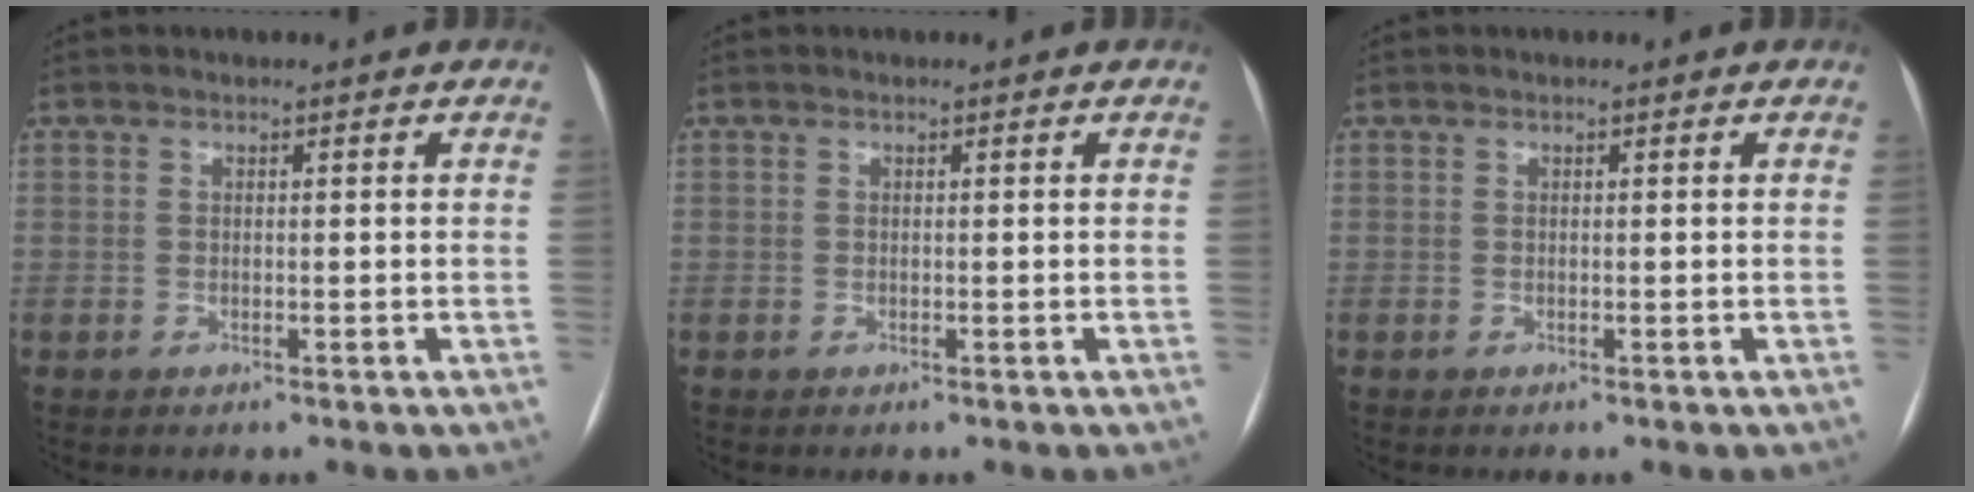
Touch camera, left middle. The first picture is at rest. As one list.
[{"total": 0.0}, {"total": 0.0}]